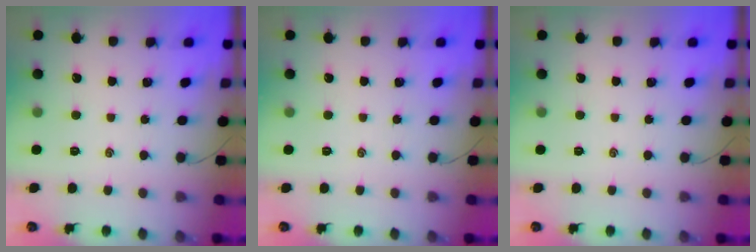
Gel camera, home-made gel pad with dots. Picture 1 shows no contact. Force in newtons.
{"total": 0.0}
{"total": 0.0}